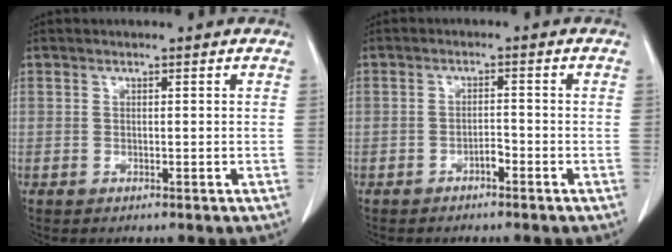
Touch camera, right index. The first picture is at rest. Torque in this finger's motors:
{"motor_torque": [0.36, 0.19, 0.07, 0.06]}